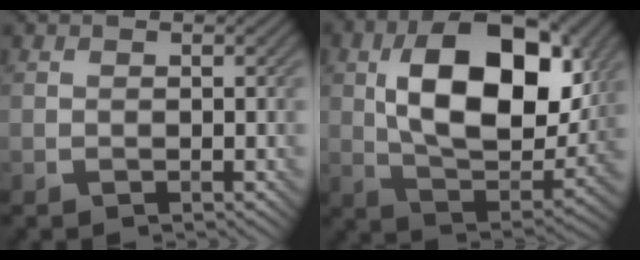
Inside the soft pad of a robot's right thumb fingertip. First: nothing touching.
{"total": 15.8, "force": [3.5, 9.3, 12.2], "torque": [-0.206, -0.006, 0.067]}